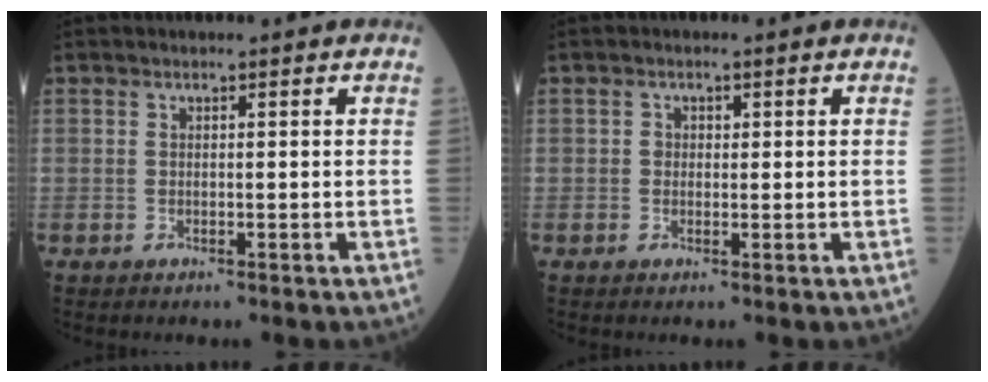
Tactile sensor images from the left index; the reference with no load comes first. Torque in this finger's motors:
{"motor_torque": [-0.07, 0.09, -0.02, 0.00]}